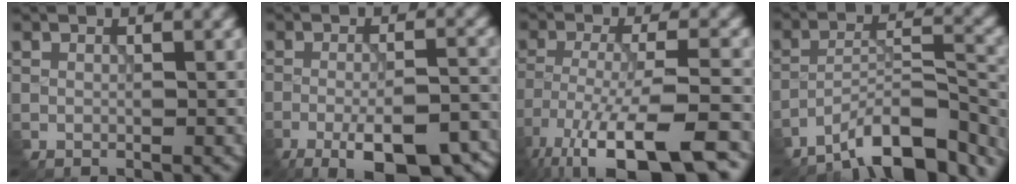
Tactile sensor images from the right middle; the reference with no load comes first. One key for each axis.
{"total": 9.8, "fx": -6.0, "fy": 3.2, "fz": 7.1, "tx": -0.114, "ty": -0.009, "tz": -0.083}
{"total": 13.0, "fx": -9.0, "fy": 3.4, "fz": 8.7, "tx": -0.175, "ty": -0.024, "tz": -0.142}
{"total": 9.8, "fx": -7.9, "fy": 2.7, "fz": 5.1, "tx": -0.069, "ty": 0.007, "tz": -0.141}